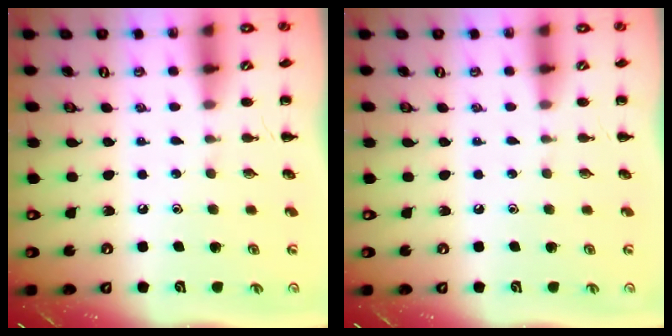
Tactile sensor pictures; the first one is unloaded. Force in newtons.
{"total": 0.0}